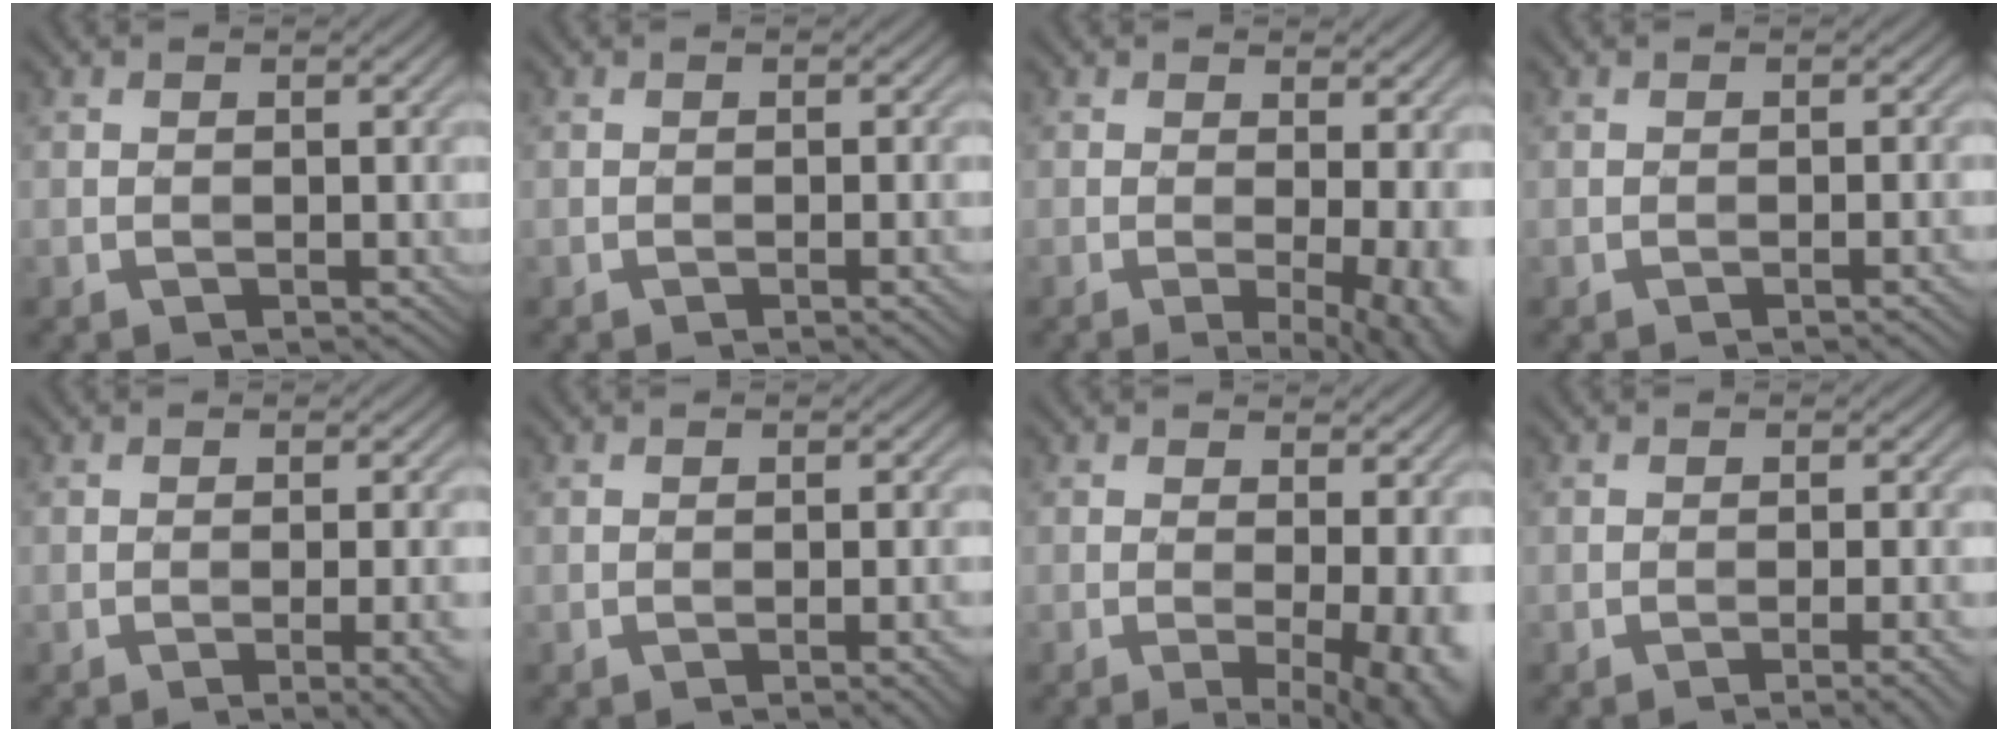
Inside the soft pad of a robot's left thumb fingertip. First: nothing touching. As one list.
[{"total": 1.6, "force": [-0.6, 0.2, 1.5], "torque": [-0.021, 0.002, -0.009]}, {"total": 7.8, "force": [-0.9, 2.4, 7.3], "torque": [-0.077, 0.000, -0.004]}, {"total": 1.5, "force": [-0.6, 0.2, 1.4], "torque": [-0.018, 0.005, -0.011]}, {"total": 5.0, "force": [-1.7, 1.3, 4.5], "torque": [-0.054, 0.003, -0.018]}, {"total": 2.6, "force": [-1.0, 0.5, 2.3], "torque": [-0.028, 0.007, -0.017]}, {"total": 7.8, "force": [-1.0, 2.4, 7.4], "torque": [-0.081, -0.002, -0.003]}, {"total": 3.3, "force": [-1.5, 0.5, 2.9], "torque": [-0.036, 0.010, -0.029]}]